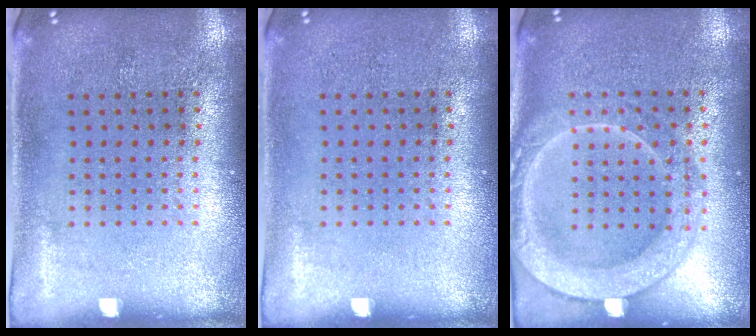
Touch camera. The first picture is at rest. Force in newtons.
{"total": 0.0}
{"total": 2.0, "press": 2.0, "slide": 0.3}